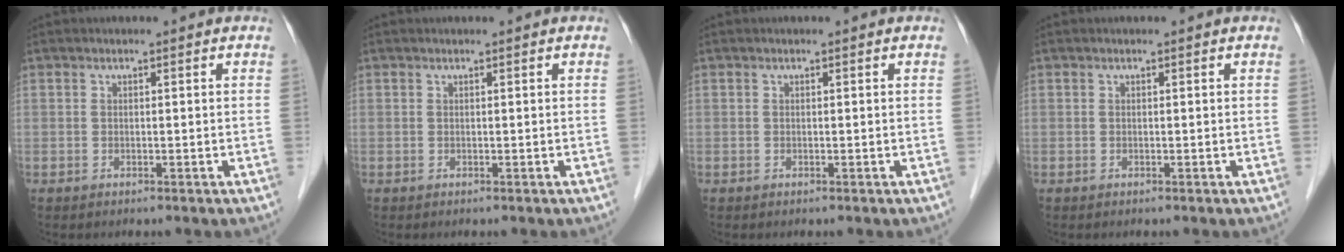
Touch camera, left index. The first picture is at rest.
{"total": 0.0}
{"total": 0.0}
{"total": 0.0}